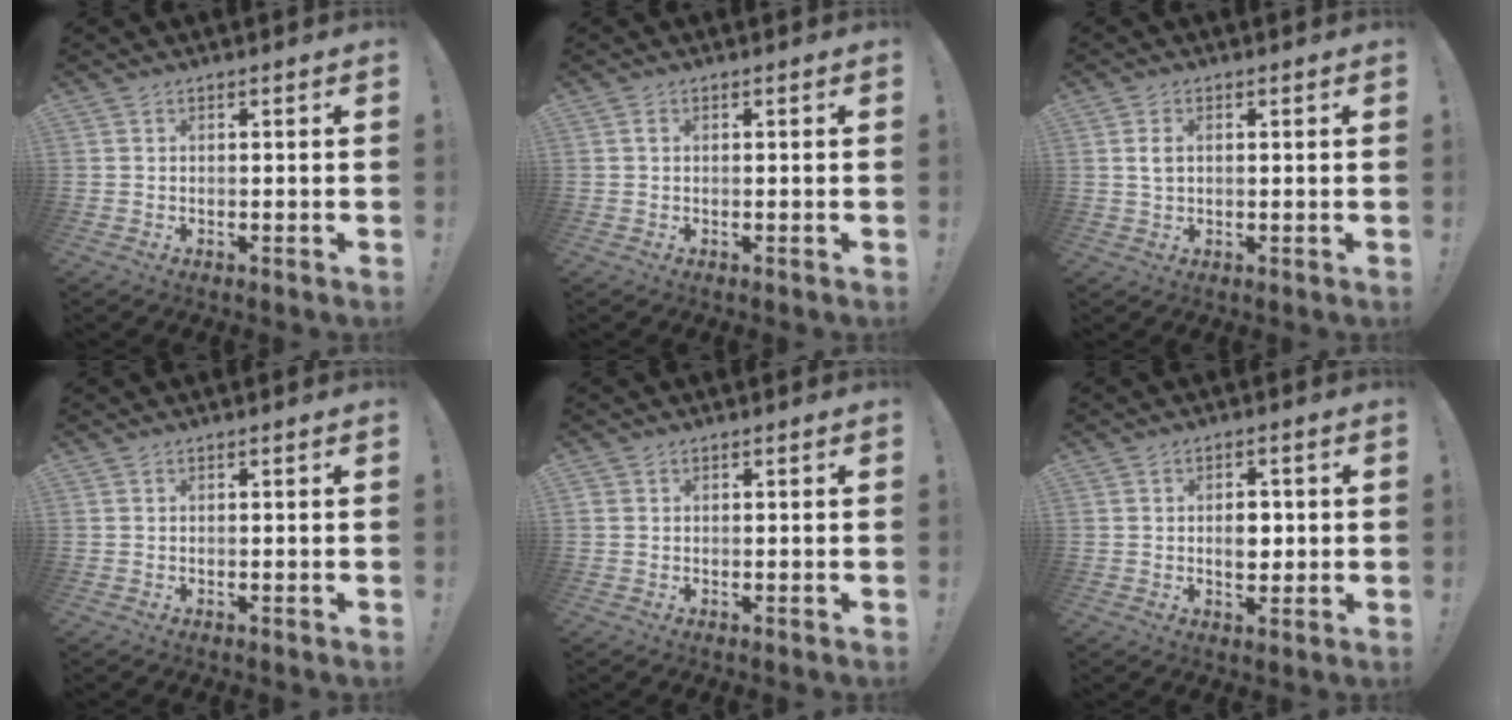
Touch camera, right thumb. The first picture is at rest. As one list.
[{"total": 0.6, "force": [0.1, 0.3, 0.5], "torque": [-0.012, 0.005, 0.001]}, {"total": 2.8, "force": [0.8, 1.6, 2.2], "torque": [-0.038, 0.002, 0.014]}, {"total": 0.0}, {"total": 0.6, "force": [0.2, 0.6, 0.0], "torque": [0.006, 0.000, 0.002]}, {"total": 5.3, "force": [-0.1, 3.8, 3.7], "torque": [-0.041, 0.000, -0.007]}]